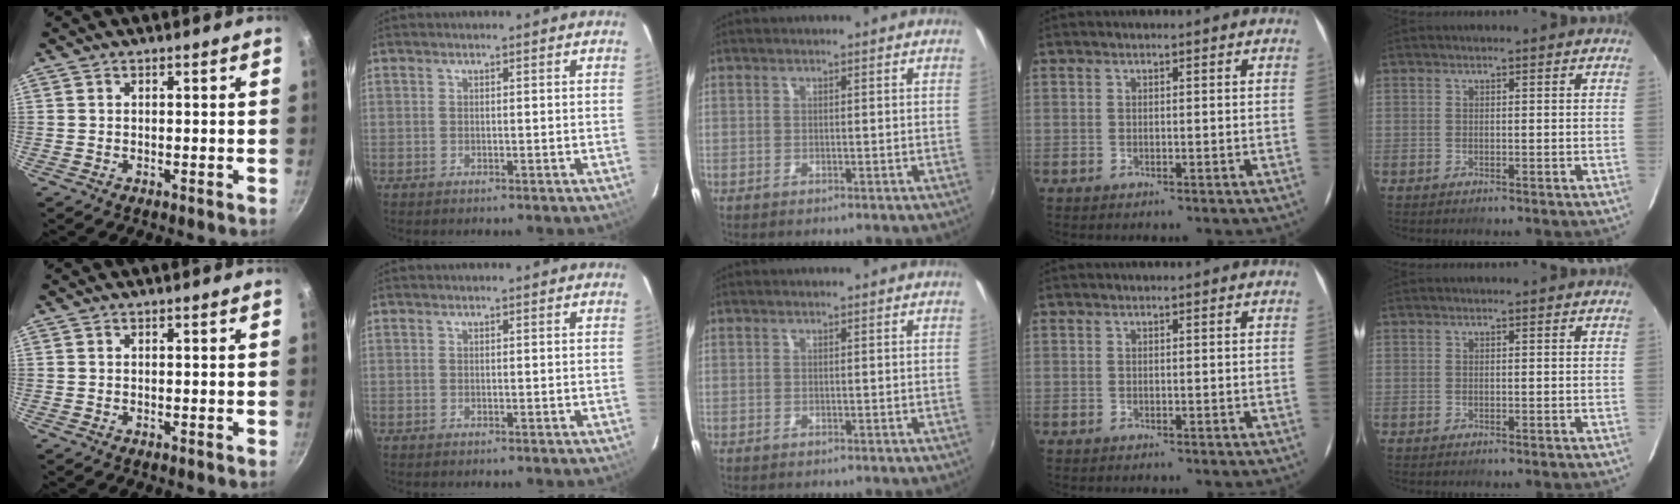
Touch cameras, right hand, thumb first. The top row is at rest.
{}